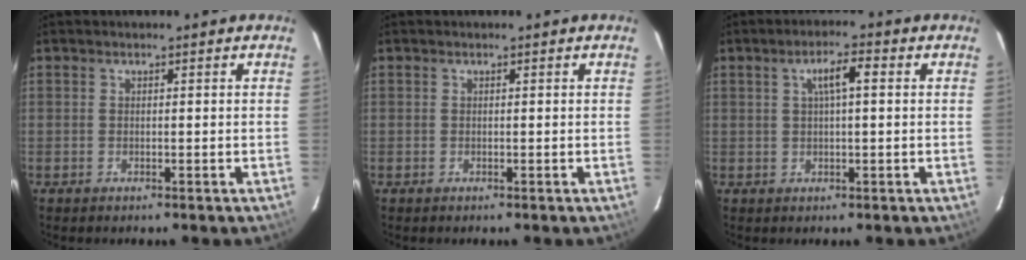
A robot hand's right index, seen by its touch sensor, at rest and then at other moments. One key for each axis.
{"total": 0.0}
{"total": 4.4, "fx": 1.2, "fy": 0.8, "fz": 4.2, "tx": -0.077, "ty": 0.010, "tz": 0.022}